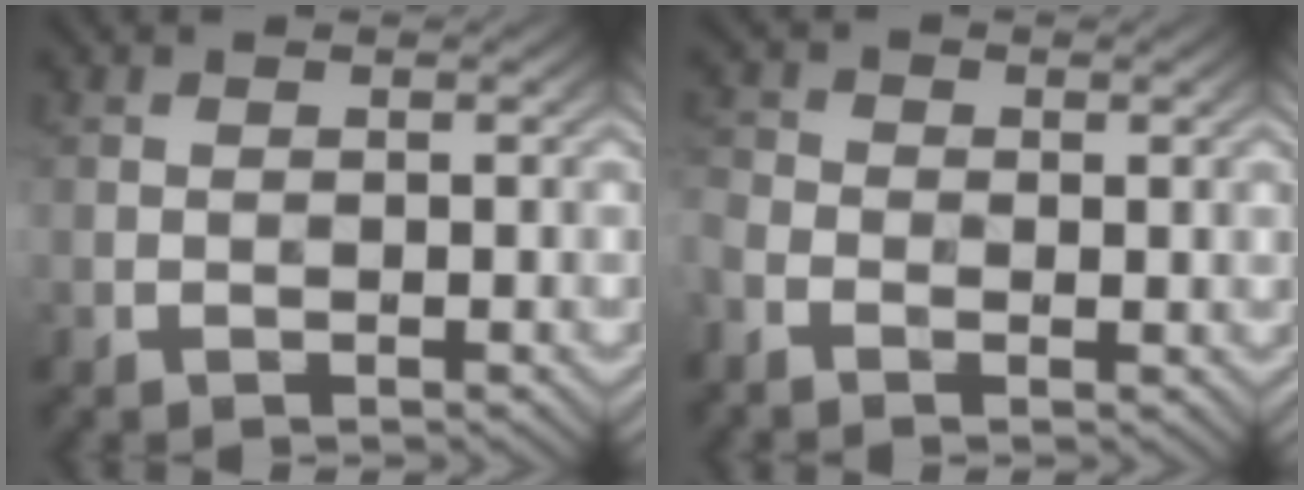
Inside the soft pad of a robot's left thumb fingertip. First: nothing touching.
{"total": 2.8, "force": [-1.3, 1.9, 1.7], "torque": [-0.049, -0.002, -0.037]}